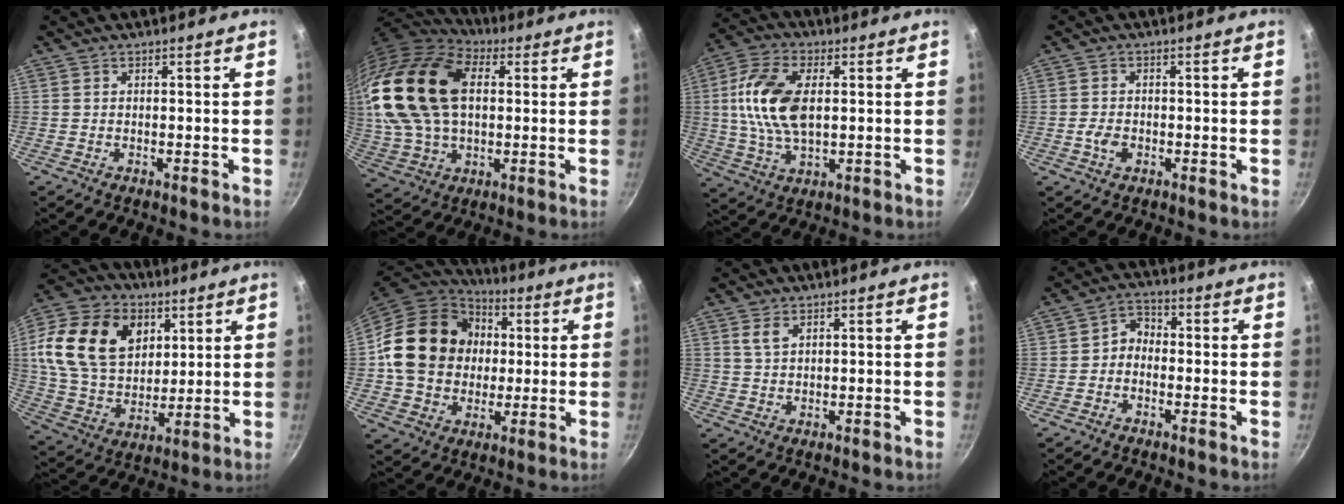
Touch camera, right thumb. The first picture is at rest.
{"total": 24.3, "force": [4.7, 15.2, 18.3], "torque": [-0.353, 0.007, 0.088]}
{"total": 13.8, "force": [1.8, 7.6, 11.4], "torque": [-0.217, 0.006, 0.028]}
{"total": 2.7, "force": [-0.9, 1.8, 1.9], "torque": [-0.035, 0.006, -0.017]}
{"total": 22.9, "force": [7.4, 16.4, 14.2], "torque": [-0.247, -0.011, 0.132]}
{"total": 20.5, "force": [2.0, 17.0, 11.2], "torque": [-0.172, 0.024, 0.032]}
{"total": 2.5, "force": [1.4, 1.2, 1.8], "torque": [-0.033, -0.004, 0.029]}
{"total": 3.4, "force": [-1.1, 2.7, 1.8], "torque": [-0.014, 0.021, -0.031]}